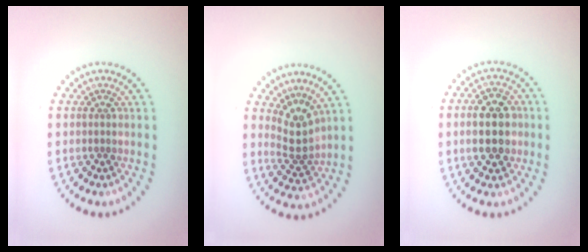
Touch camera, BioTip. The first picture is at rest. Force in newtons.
{"total": 2.8, "press": 2.0, "slide": 1.9}
{"total": 5.2, "press": 5.2, "slide": 0.3}